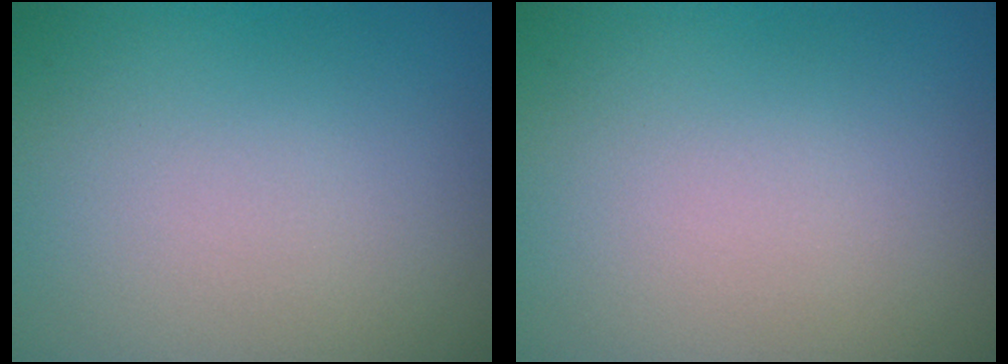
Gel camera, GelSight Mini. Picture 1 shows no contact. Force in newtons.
{"total": 0.0}